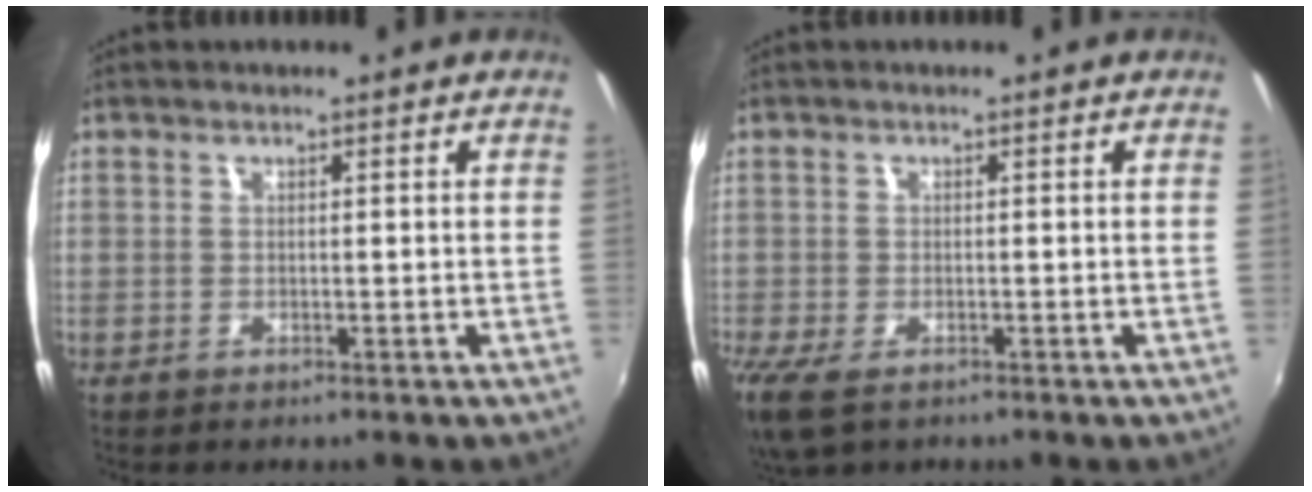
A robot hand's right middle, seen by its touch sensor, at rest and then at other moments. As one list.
[{"total": 6.0, "force": [-3.7, 2.7, 3.9], "torque": [-0.091, -0.028, -0.067]}]